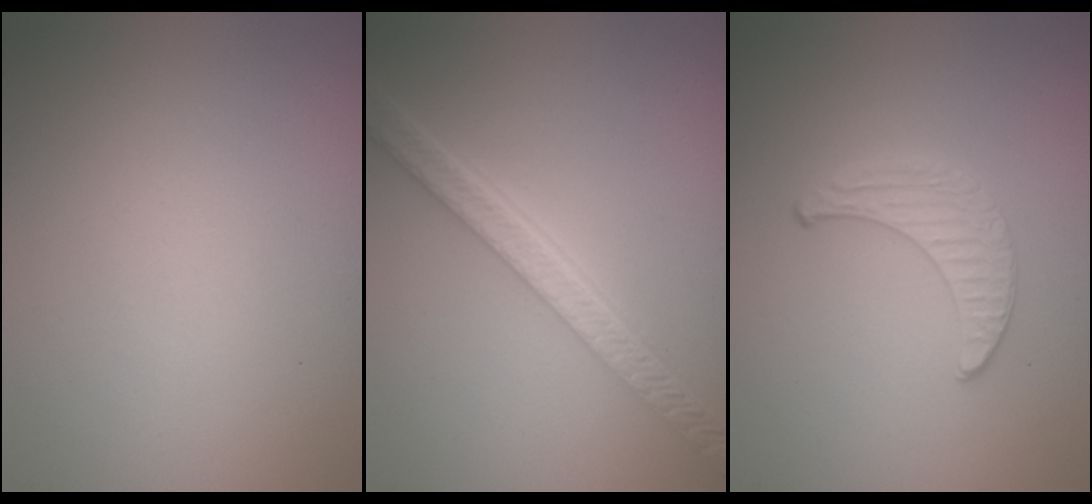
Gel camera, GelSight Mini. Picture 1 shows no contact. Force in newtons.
{"total": 5.4, "press": 4.2, "slide": 3.4}
{"total": 1.3, "press": 1.3, "slide": 0.2}